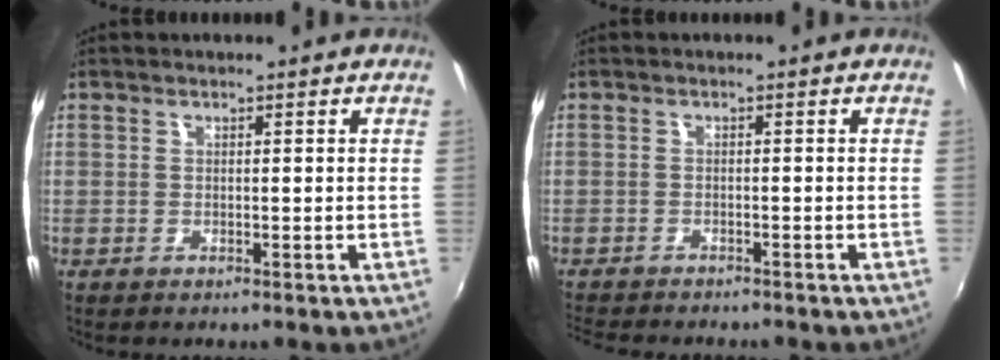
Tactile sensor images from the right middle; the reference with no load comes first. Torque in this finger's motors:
{"motor_torque": [0.95, -1.18, 0.18, 0.10]}